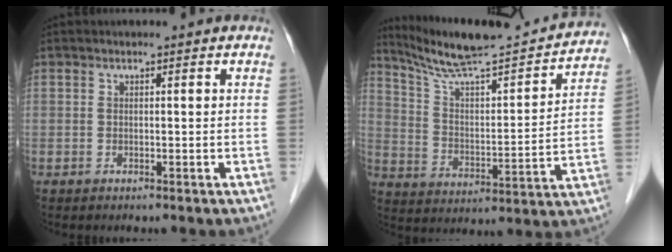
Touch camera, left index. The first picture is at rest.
{"total": 21.4, "force": [19.7, 1.8, 8.2], "torque": [-0.132, -0.015, 0.294]}